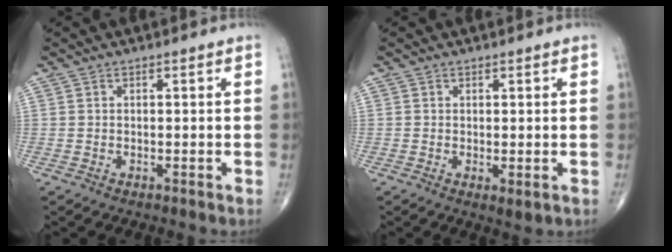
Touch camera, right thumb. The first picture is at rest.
{"total": 1.7, "force": [-0.2, 0.7, 1.5], "torque": [-0.027, -0.008, -0.001]}